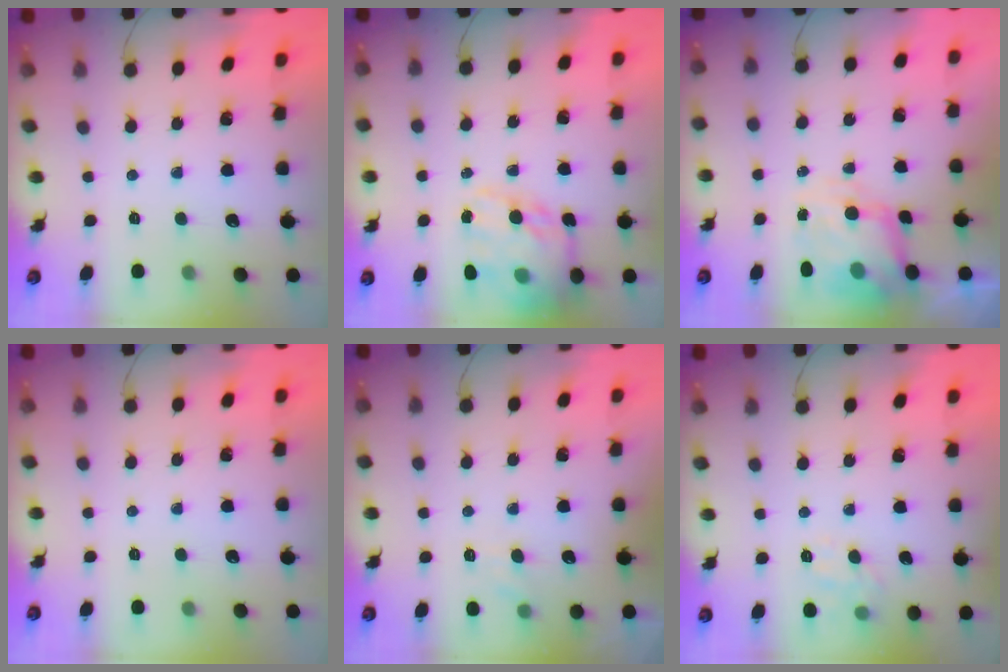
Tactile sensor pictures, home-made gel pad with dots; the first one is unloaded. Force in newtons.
{"total": 20.6, "press": 20.0, "slide": 4.8}
{"total": 8.6, "press": 8.5, "slide": 1.2}
{"total": 0.0}
{"total": 7.3, "press": 7.1, "slide": 1.5}
{"total": 8.5, "press": 8.4, "slide": 1.2}